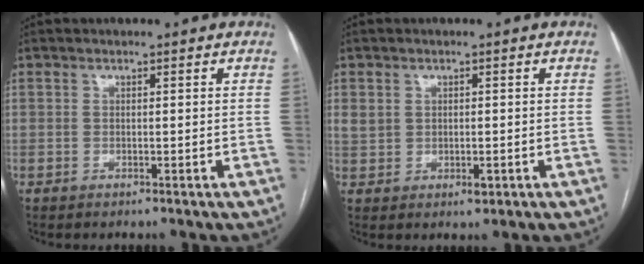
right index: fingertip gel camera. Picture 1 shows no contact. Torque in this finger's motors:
{"motor_torque": [0.16, 0.16, 0.08, 0.01]}